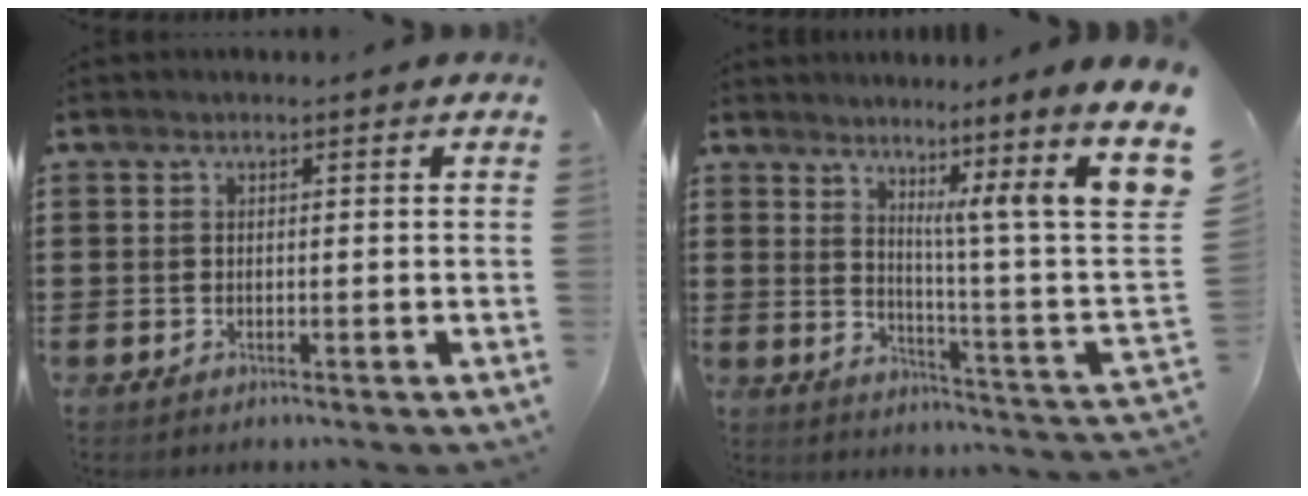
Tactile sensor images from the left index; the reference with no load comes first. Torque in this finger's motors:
{"motor_torque": [1.24, -0.90, 1.06, 0.21]}